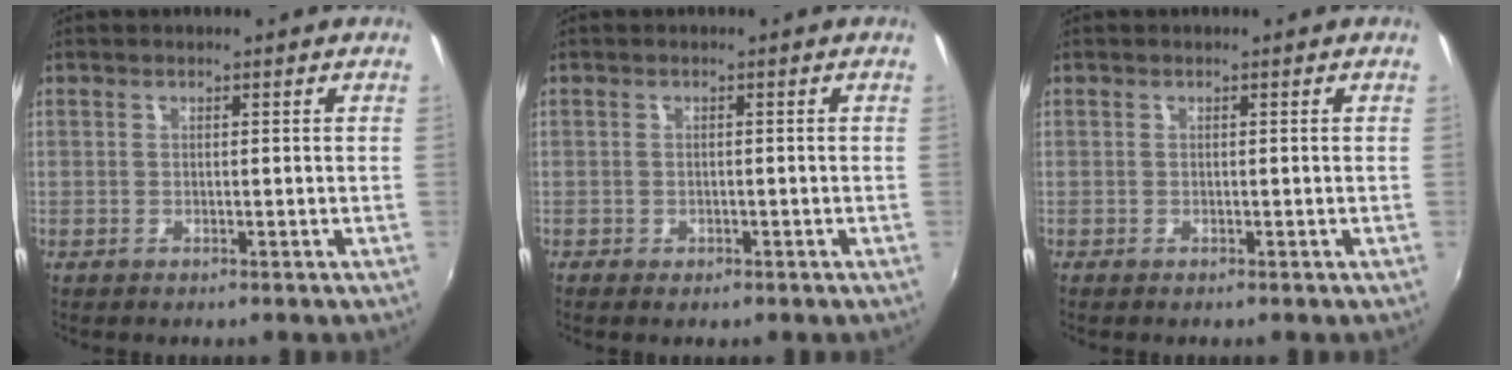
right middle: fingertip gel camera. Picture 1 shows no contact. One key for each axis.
{"total": 1.6, "fx": -1.0, "fy": 1.1, "fz": 0.7, "tx": -0.014, "ty": -0.005, "tz": -0.015}
{"total": 0.0}